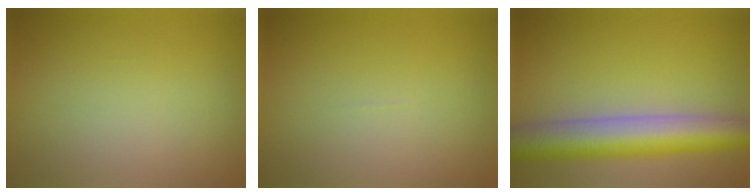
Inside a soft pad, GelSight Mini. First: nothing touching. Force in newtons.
{"total": 0.0}
{"total": 7.7, "press": 7.7, "slide": 0.3}